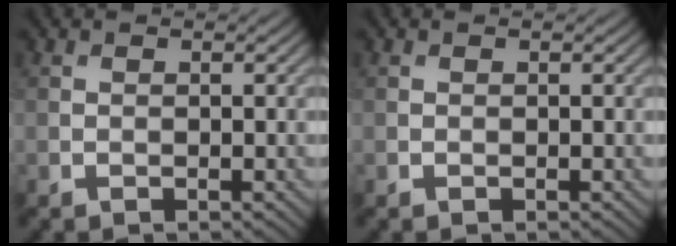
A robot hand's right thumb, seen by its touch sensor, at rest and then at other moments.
{"total": 0.0}